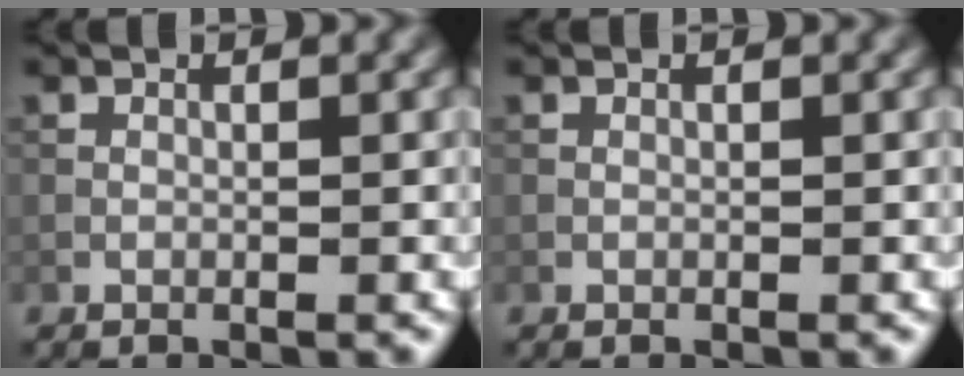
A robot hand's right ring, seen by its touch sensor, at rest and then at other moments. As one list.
[{"total": 0.0}]